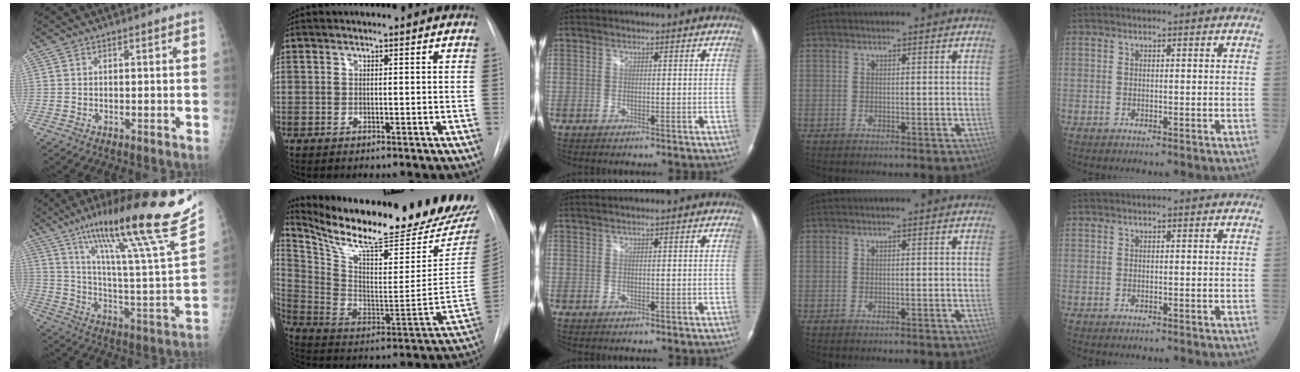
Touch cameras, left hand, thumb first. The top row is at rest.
{"thumb": {"total": 29.1, "force": [19.0, 2.6, 21.9], "torque": [-0.328, -0.065, 0.300]}, "index": {"total": 27.0, "force": [24.0, 2.7, 12.1], "torque": [-0.217, -0.092, 0.349]}, "middle": {"total": 1.1, "force": [0.9, -0.1, 0.6], "torque": [-0.014, 0.013, 0.022]}}